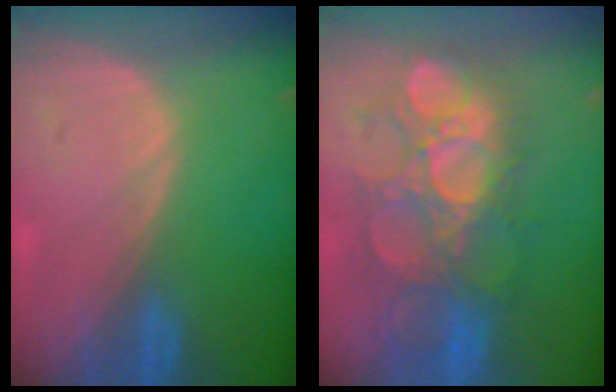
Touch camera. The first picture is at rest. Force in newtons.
{"total": 10.4, "press": 10.3, "slide": 1.6}